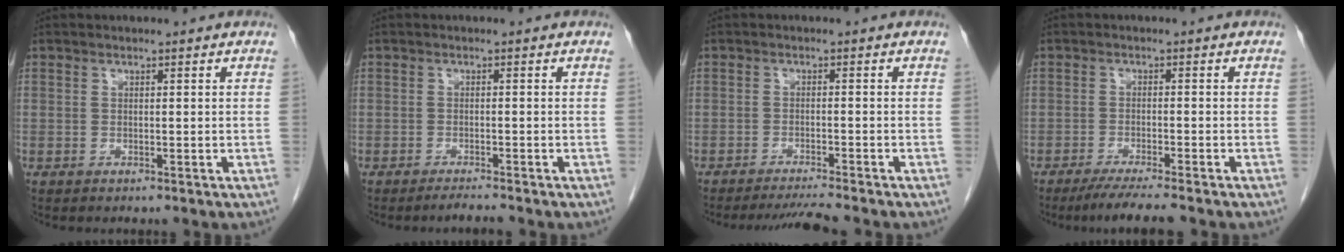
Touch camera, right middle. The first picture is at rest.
{"total": 1.6, "force": [-1.4, -0.4, 0.4], "torque": [-0.015, -0.009, -0.022]}
{"total": 4.1, "force": [-3.8, -1.2, 1.0], "torque": [-0.020, -0.017, -0.062]}
{"total": 5.7, "force": [-4.7, -0.4, 3.1], "torque": [-0.048, -0.017, -0.076]}